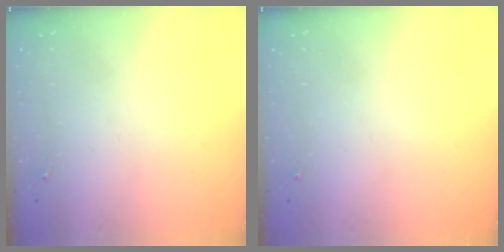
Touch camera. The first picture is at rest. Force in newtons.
{"total": 0.0}